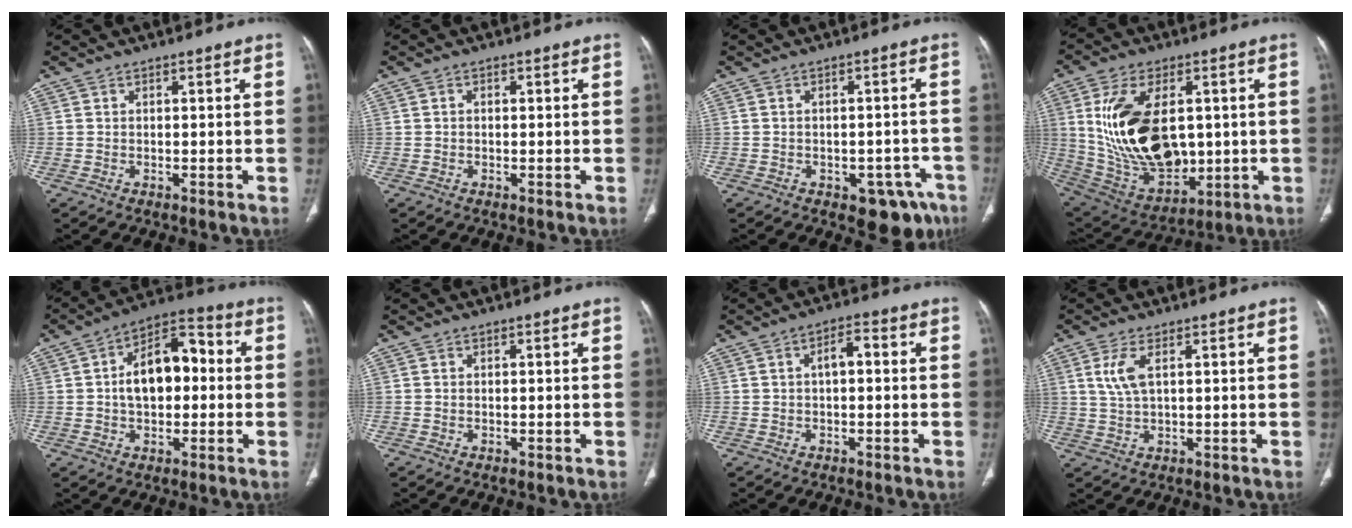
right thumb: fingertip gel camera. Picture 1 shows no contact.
{"total": 0.5, "force": [0.0, 0.4, 0.3], "torque": [-0.006, 0.003, -0.001]}
{"total": 8.0, "force": [-4.8, 4.6, 4.5], "torque": [-0.023, 0.028, -0.057]}
{"total": 22.2, "force": [2.4, 13.2, 17.7], "torque": [-0.309, -0.018, 0.068]}
{"total": 13.2, "force": [0.6, 8.0, 10.4], "torque": [-0.143, 0.036, 0.000]}
{"total": 0.0}
{"total": 3.5, "force": [0.1, 1.7, 3.1], "torque": [-0.045, 0.015, -0.003]}
{"total": 4.8, "force": [1.6, 1.8, 4.1], "torque": [-0.102, -0.001, 0.037]}